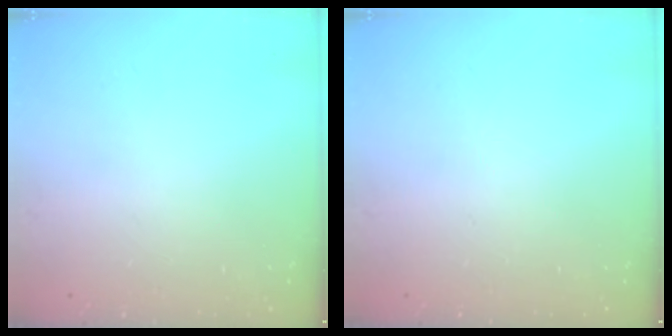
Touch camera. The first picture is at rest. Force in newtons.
{"total": 0.0}